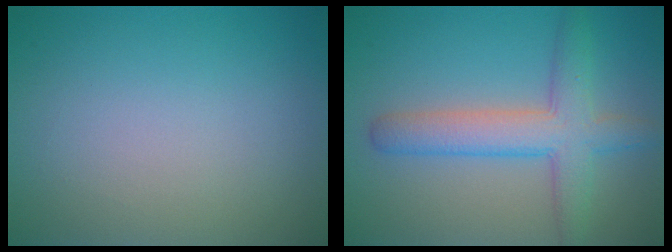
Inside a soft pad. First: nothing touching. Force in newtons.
{"total": 5.1, "press": 5.1, "slide": 0.3}